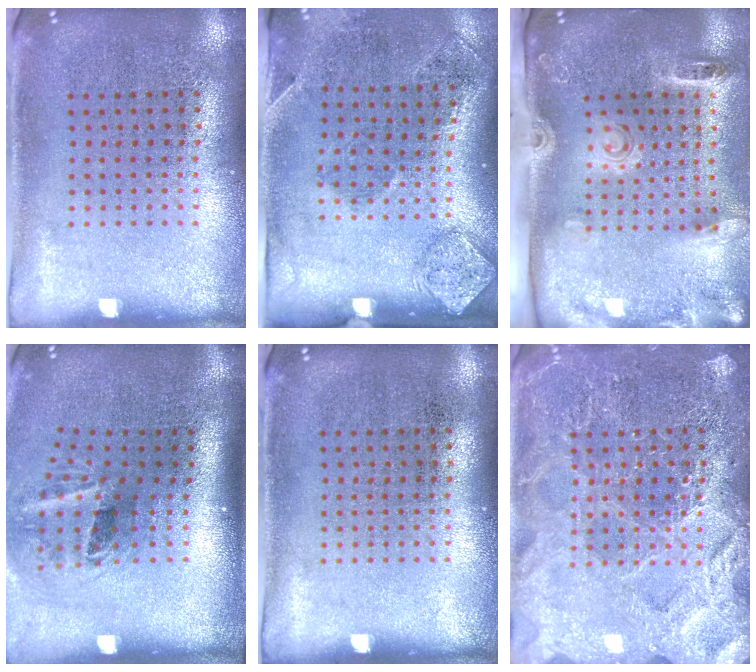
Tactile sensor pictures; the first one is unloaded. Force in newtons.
{"total": 1.9, "press": 1.2, "slide": 1.5}
{"total": 2.8, "press": 2.0, "slide": 2.0}
{"total": 2.1, "press": 1.3, "slide": 1.7}
{"total": 0.0}
{"total": 3.7, "press": 3.7, "slide": 0.4}